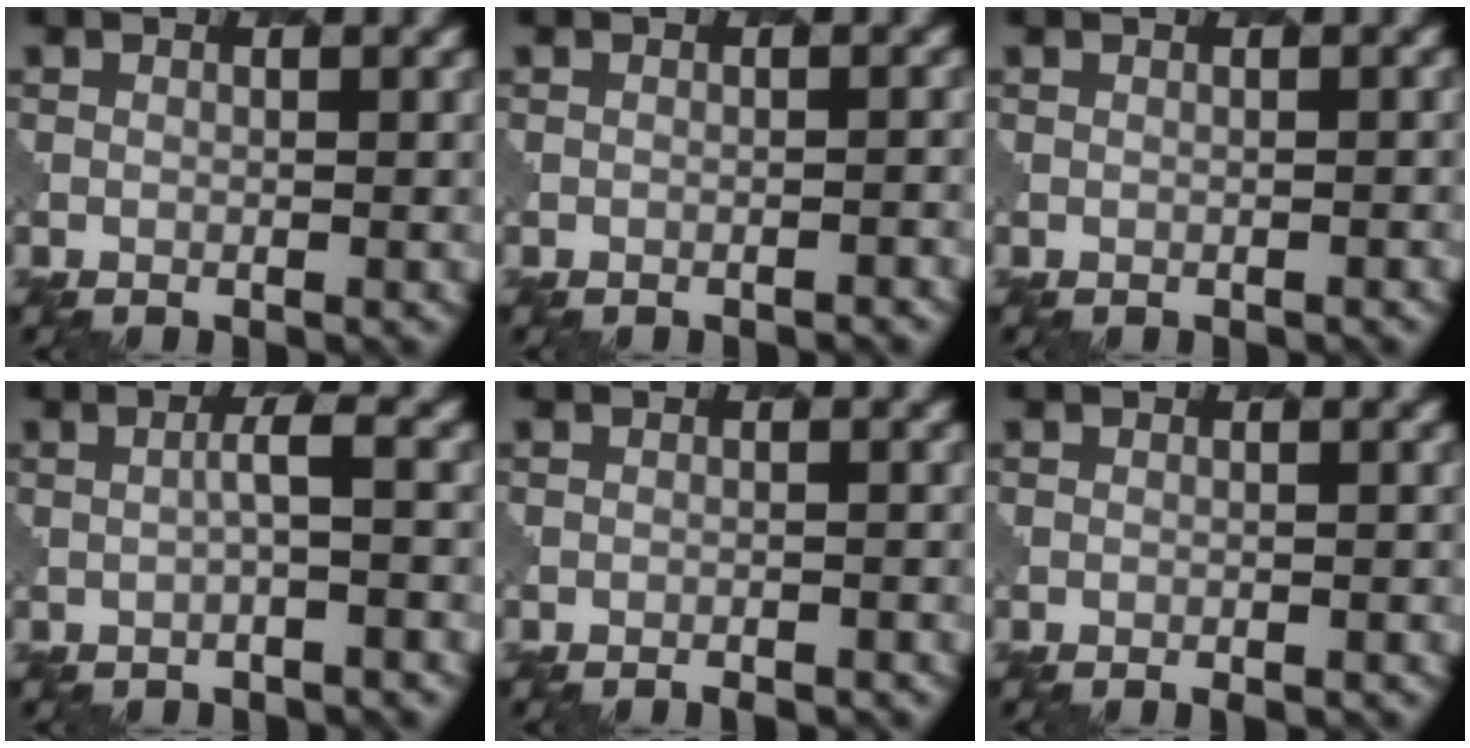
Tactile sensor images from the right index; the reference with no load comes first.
{"total": 1.5, "force": [-1.4, 0.3, 0.4], "torque": [0.005, 0.004, -0.016]}
{"total": 0.8, "force": [-0.4, 0.2, 0.6], "torque": [0.001, 0.000, -0.007]}
{"total": 1.8, "force": [-0.4, 0.3, 1.8], "torque": [-0.024, 0.010, -0.011]}
{"total": 1.8, "force": [-1.7, 0.4, 0.5], "torque": [0.003, 0.007, -0.023]}
{"total": 1.2, "force": [-1.0, 0.3, 0.6], "torque": [0.002, 0.001, -0.012]}